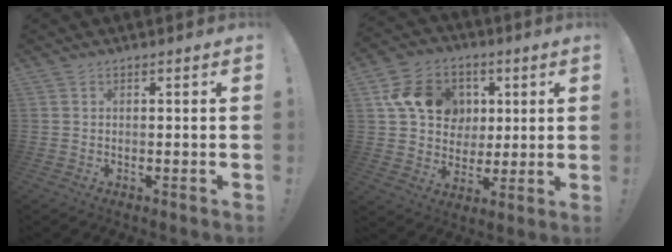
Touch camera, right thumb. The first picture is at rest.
{"total": 16.0, "force": [4.5, 13.5, 7.4], "torque": [-0.103, 0.003, 0.098]}